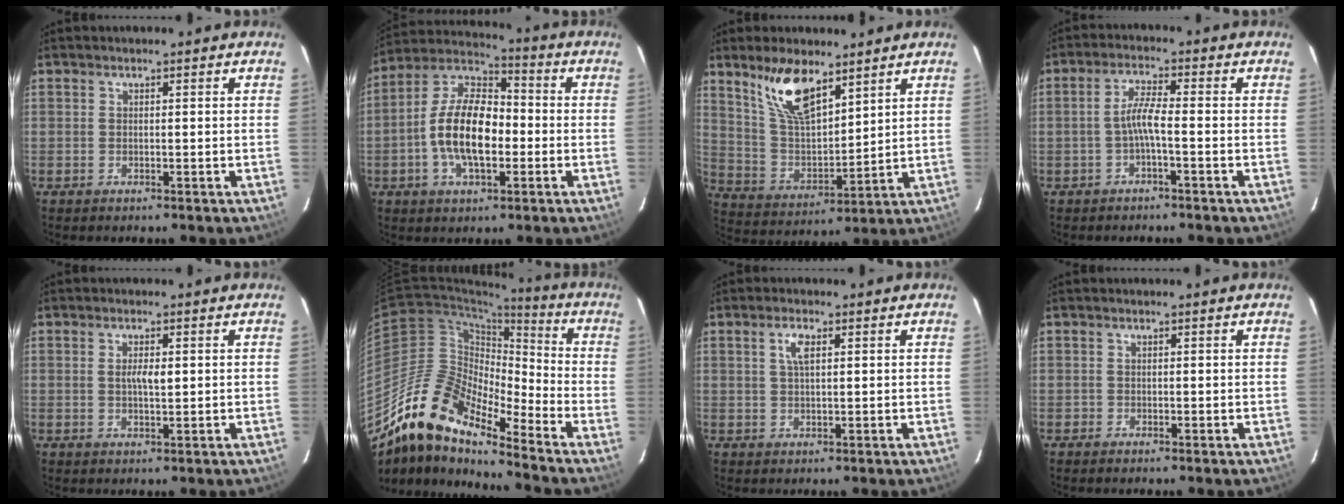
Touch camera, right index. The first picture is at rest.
{"total": 14.0, "force": [-3.0, 6.8, 11.9], "torque": [-0.233, 0.014, -0.060]}
{"total": 12.4, "force": [8.2, 4.7, 7.9], "torque": [-0.149, 0.006, 0.169]}
{"total": 3.7, "force": [-1.5, 0.1, 3.4], "torque": [-0.074, 0.009, -0.029]}
{"total": 2.5, "force": [0.3, 0.8, 2.4], "torque": [-0.041, 0.002, 0.004]}
{"total": 16.4, "force": [-13.3, 4.0, 8.7], "torque": [-0.139, -0.007, -0.268]}
{"total": 3.7, "force": [1.3, 2.2, 2.7], "torque": [-0.049, 0.010, 0.023]}
{"total": 0.7, "force": [-0.4, 0.5, -0.1], "torque": [0.000, 0.002, -0.009]}